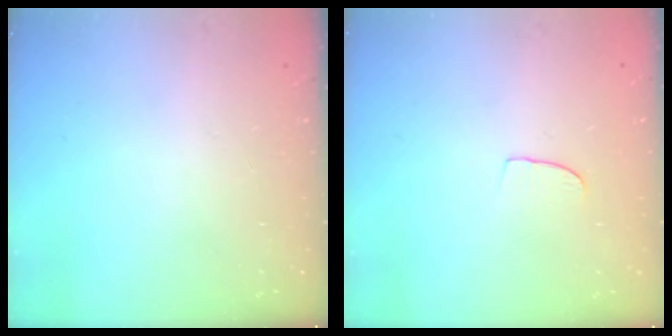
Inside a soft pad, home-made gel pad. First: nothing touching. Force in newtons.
{"total": 3.7, "press": 3.7, "slide": 0.3}